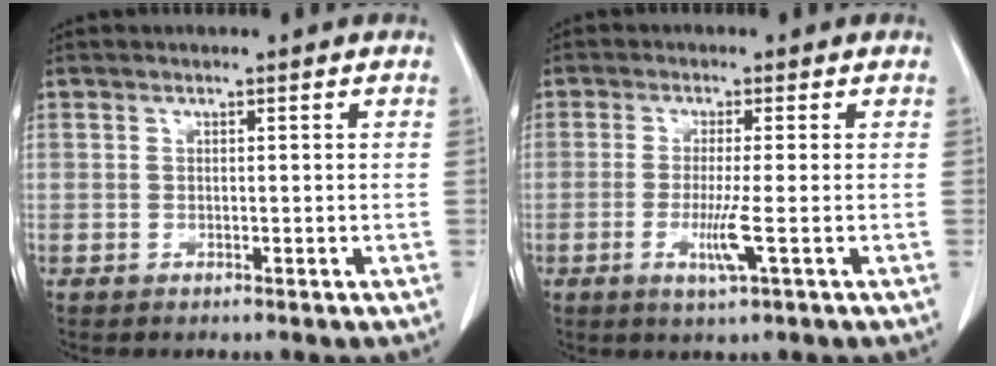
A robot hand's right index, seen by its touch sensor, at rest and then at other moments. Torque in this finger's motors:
{"motor_torque": [0.00, 0.15, 0.01, 0.05]}